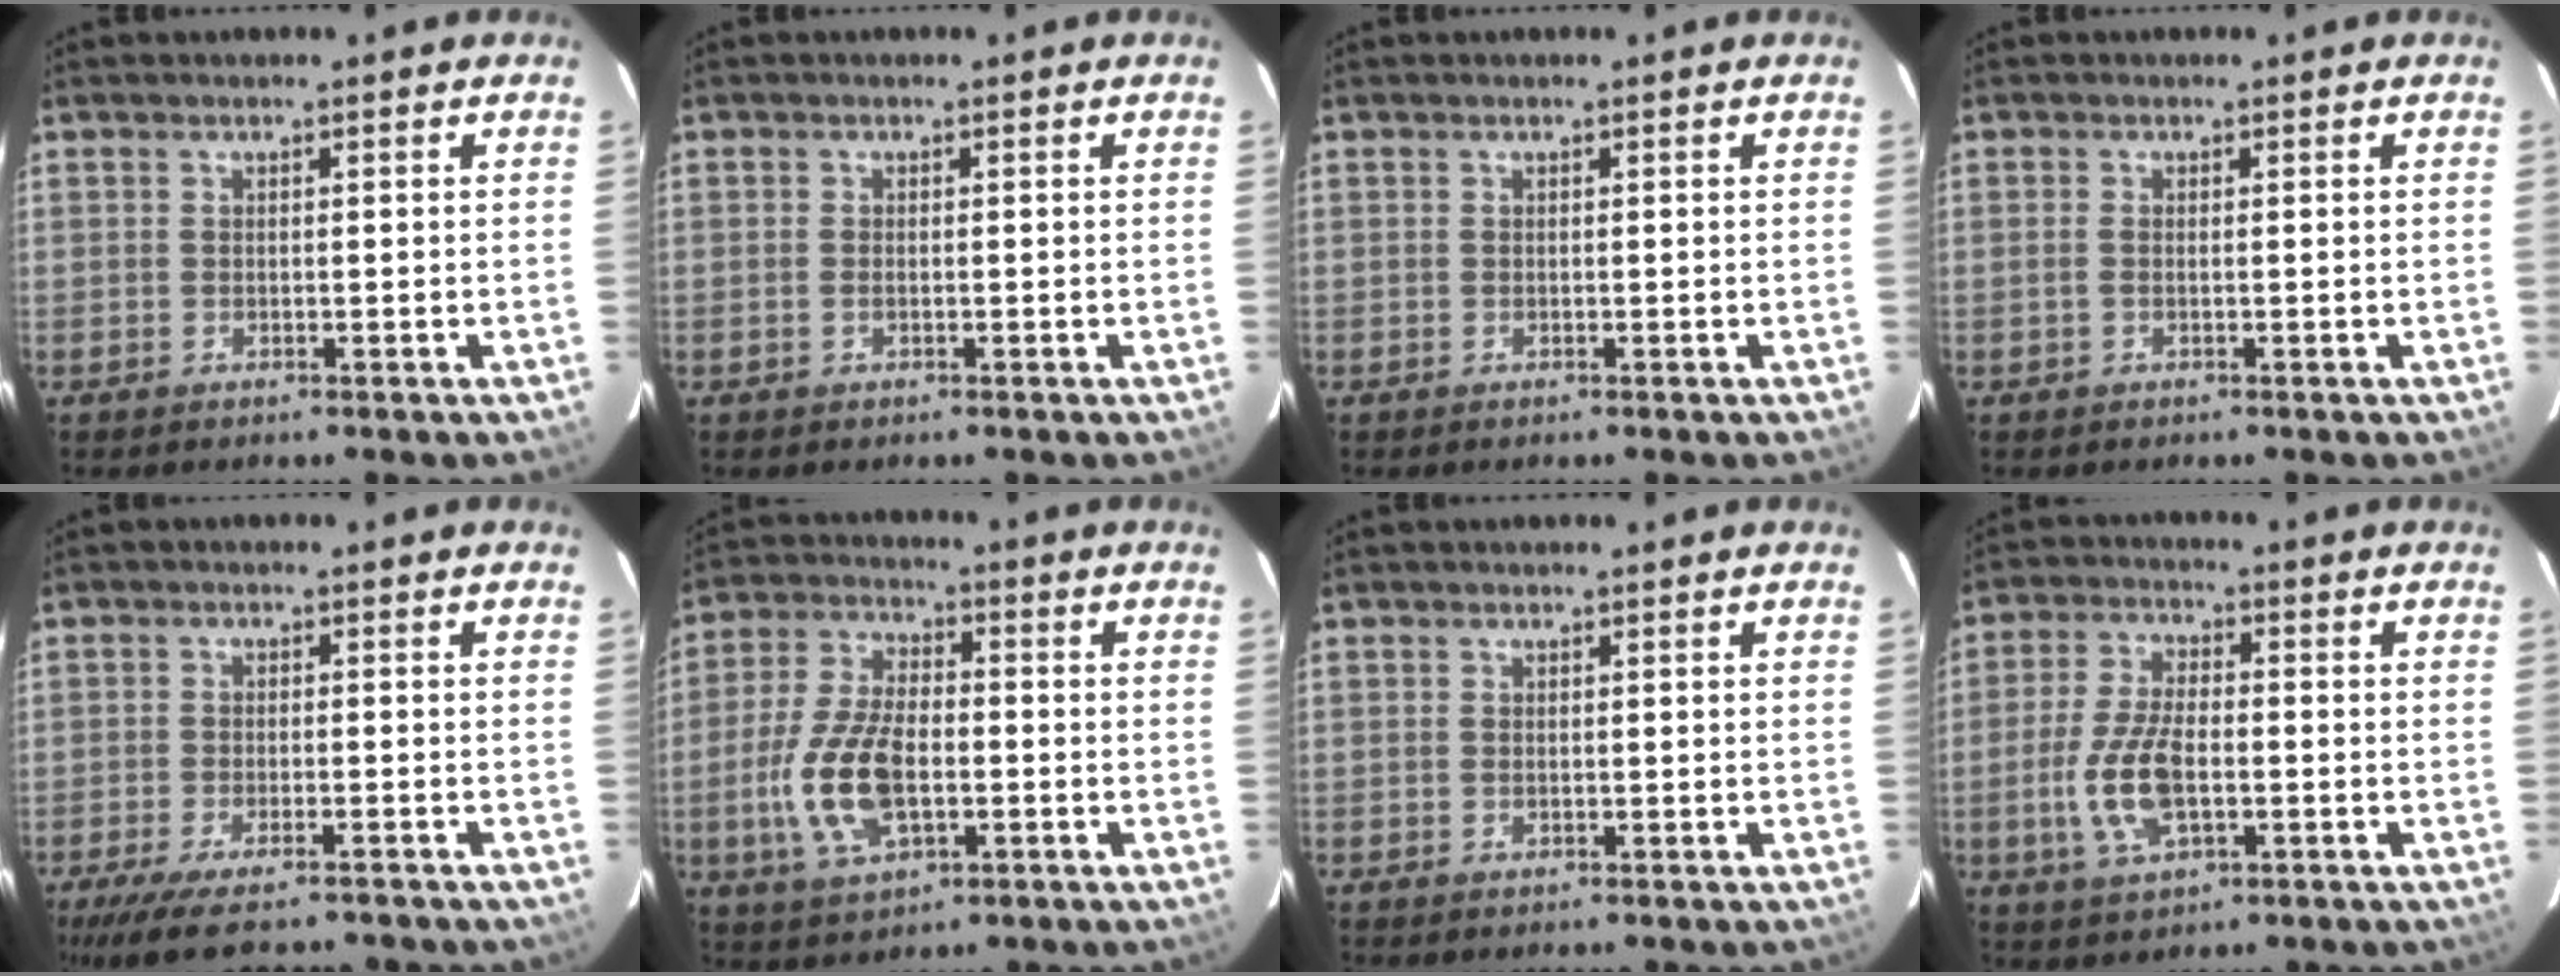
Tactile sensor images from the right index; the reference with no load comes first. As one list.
[{"total": 0.9, "force": [-0.2, 0.4, 0.8], "torque": [-0.019, 0.000, -0.006]}, {"total": 0.0}, {"total": 0.9, "force": [-0.1, 0.1, 0.9], "torque": [-0.020, 0.001, -0.005]}, {"total": 11.4, "force": [-9.2, 3.0, 6.0], "torque": [-0.137, -0.032, -0.152]}, {"total": 13.5, "force": [-3.0, 6.7, 11.3], "torque": [-0.243, 0.002, -0.053]}, {"total": 0.6, "force": [-0.1, 0.4, 0.5], "torque": [-0.010, 0.000, -0.002]}, {"total": 10.5, "force": [-2.4, 4.8, 9.0], "torque": [-0.193, -0.001, -0.042]}]